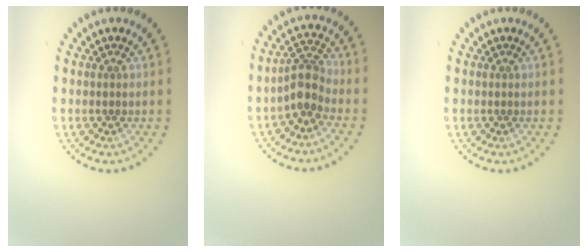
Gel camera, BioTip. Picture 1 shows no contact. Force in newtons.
{"total": 2.9, "press": 2.3, "slide": 1.7}
{"total": 0.0}